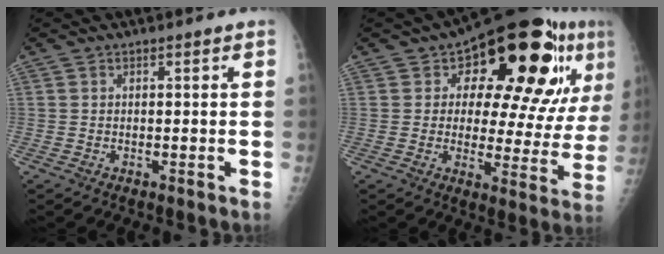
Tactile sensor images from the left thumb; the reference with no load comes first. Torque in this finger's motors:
{"motor_torque": [0.36, 1.54, 0.20, -0.23, 0.13]}